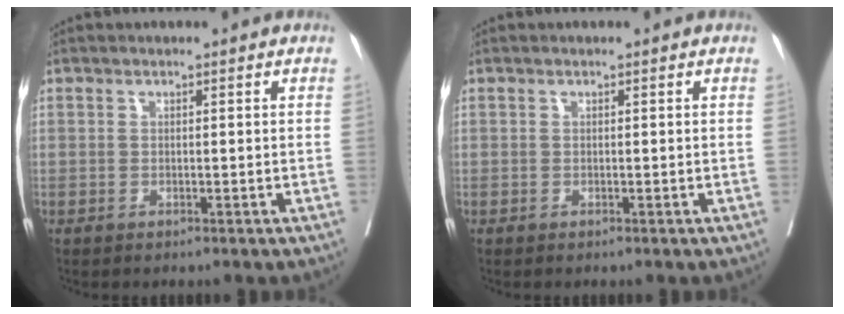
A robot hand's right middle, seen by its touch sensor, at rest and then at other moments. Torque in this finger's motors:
{"motor_torque": [0.18, -0.06, 0.06, 0.00]}